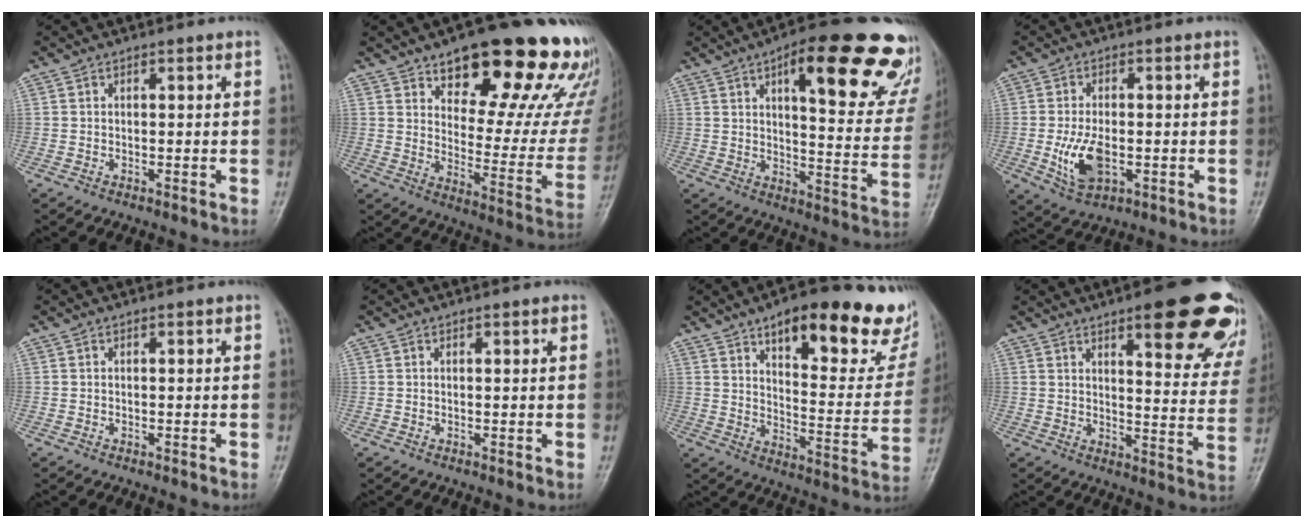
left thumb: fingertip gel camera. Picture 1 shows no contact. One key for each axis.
{"total": 27.5, "fx": 17.8, "fy": 10.3, "fz": 18.2, "tx": -0.194, "ty": -0.081, "tz": 0.241}
{"total": 26.0, "fx": 14.5, "fy": 7.9, "fz": 20.0, "tx": -0.221, "ty": -0.049, "tz": 0.189}
{"total": 7.9, "fx": -1.7, "fy": 4.4, "fz": 6.3, "tx": -0.119, "ty": -0.003, "tz": -0.024}
{"total": 0.0}
{"total": 0.7, "fx": 0.4, "fy": 0.2, "fz": 0.6, "tx": -0.008, "ty": 0.000, "tz": 0.004}
{"total": 27.1, "fx": 15.8, "fy": 9.3, "fz": 20.0, "tx": -0.225, "ty": -0.053, "tz": 0.220}
{"total": 21.4, "fx": 12.6, "fy": 5.9, "fz": 16.2, "tx": -0.163, "ty": -0.050, "tz": 0.154}